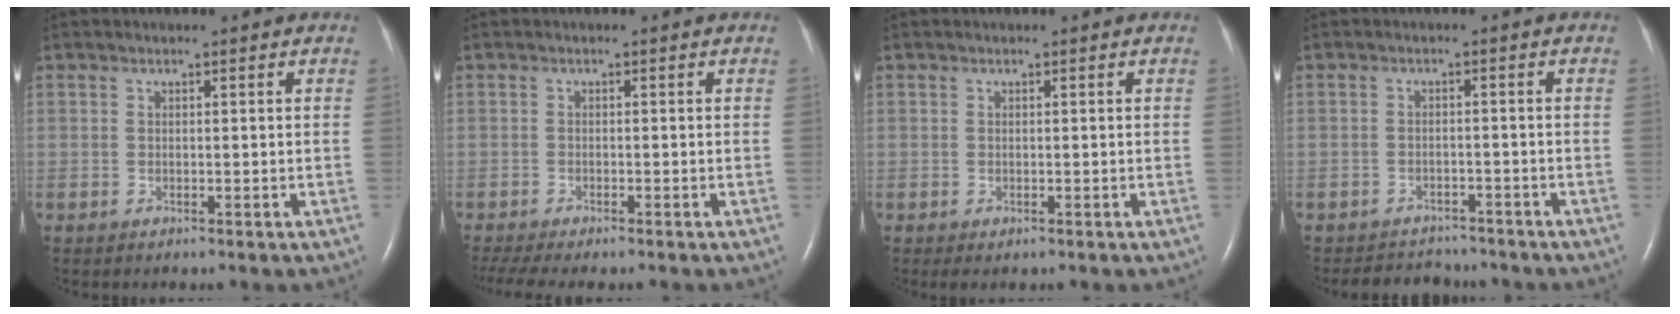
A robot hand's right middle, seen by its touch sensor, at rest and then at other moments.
{"total": 6.7, "force": [-5.6, 1.0, 3.6], "torque": [-0.059, -0.009, -0.087]}
{"total": 0.7, "force": [-0.3, 0.3, 0.5], "torque": [-0.010, -0.003, -0.001]}
{"total": 5.5, "force": [-5.2, 1.7, 0.2], "torque": [-0.006, 0.002, -0.071]}